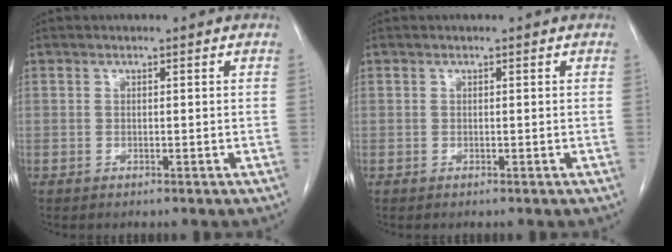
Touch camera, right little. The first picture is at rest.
{"total": 0.0}